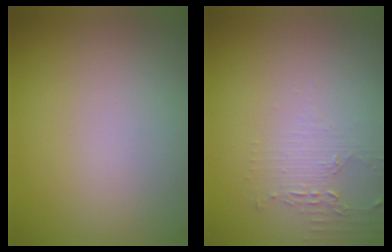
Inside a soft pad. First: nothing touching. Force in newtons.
{"total": 1.5, "press": 1.5, "slide": 0.4}